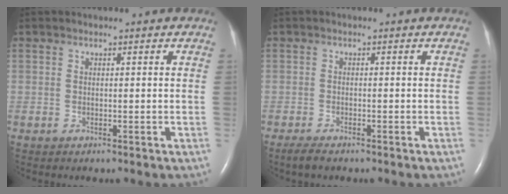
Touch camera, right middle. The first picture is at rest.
{"total": 2.2, "force": [-1.7, 0.6, 1.2], "torque": [-0.030, -0.006, -0.029]}